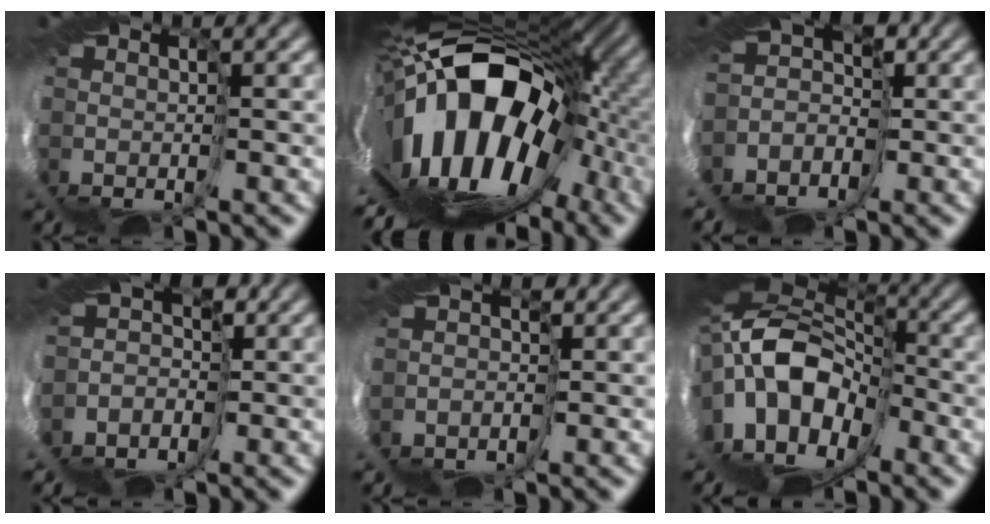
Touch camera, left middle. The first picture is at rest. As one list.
[{"total": 16.0, "force": [1.4, 7.5, 14.0], "torque": [-0.219, 0.002, -0.003]}, {"total": 1.4, "force": [-1.1, 0.6, 0.4], "torque": [0.008, 0.000, -0.006]}, {"total": 2.0, "force": [-2.0, 0.6, 0.0], "torque": [0.022, -0.008, -0.021]}, {"total": 1.4, "force": [-1.1, 0.9, -0.2], "torque": [0.020, -0.004, -0.018]}, {"total": 10.4, "force": [0.6, 6.6, 8.0], "torque": [-0.144, 0.003, 0.014]}]